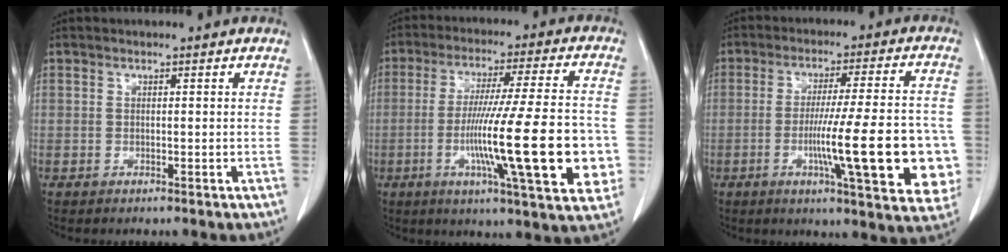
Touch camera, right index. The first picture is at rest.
{"total": 20.7, "force": [-4.6, 1.4, 20.2], "torque": [-0.279, -0.007, -0.068]}
{"total": 18.4, "force": [-4.3, 2.0, 17.8], "torque": [-0.193, 0.008, -0.049]}